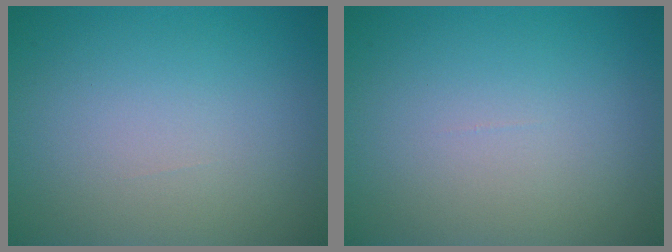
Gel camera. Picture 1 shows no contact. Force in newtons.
{"total": 0.0}